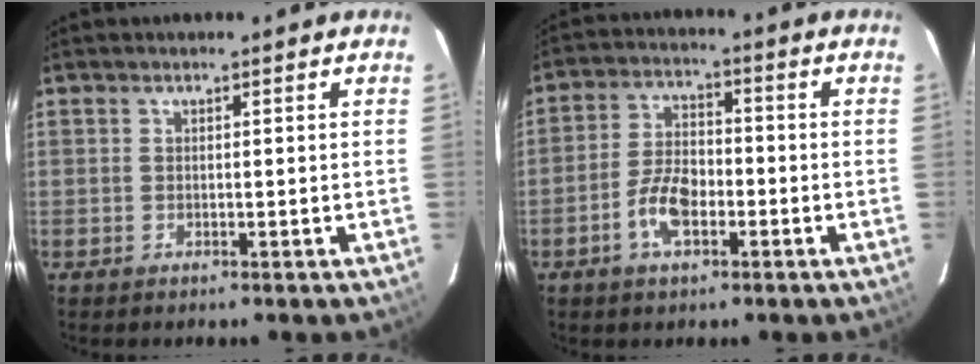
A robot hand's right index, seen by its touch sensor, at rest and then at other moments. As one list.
[{"total": 7.7, "force": [-3.2, 4.0, 5.8], "torque": [-0.119, 0.008, -0.057]}]